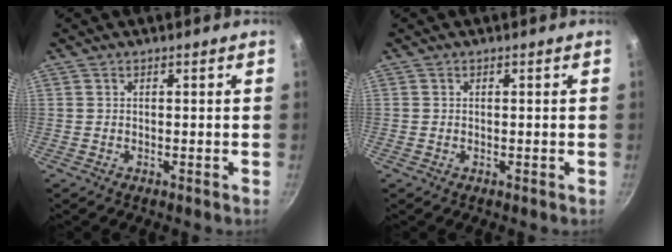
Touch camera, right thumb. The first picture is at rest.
{"total": 0.0}